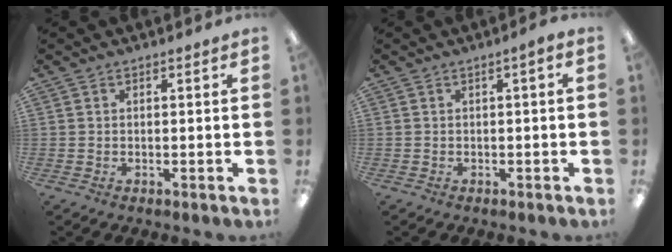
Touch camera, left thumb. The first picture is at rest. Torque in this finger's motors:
{"motor_torque": [-0.10, 0.47, 0.12, 0.10, 0.00]}